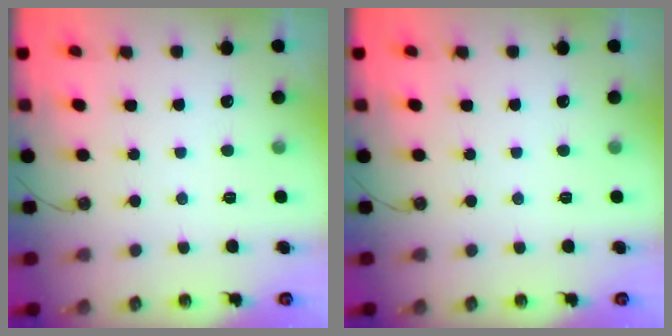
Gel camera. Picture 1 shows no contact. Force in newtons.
{"total": 0.0}